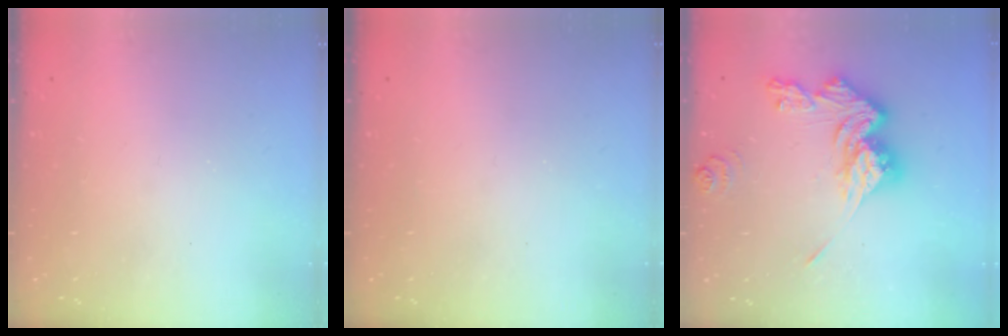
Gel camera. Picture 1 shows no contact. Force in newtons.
{"total": 0.0}
{"total": 15.3, "press": 15.2, "slide": 1.4}